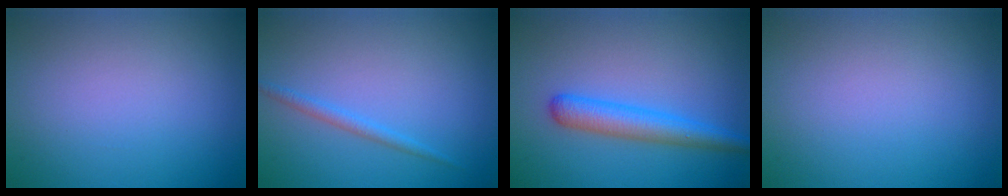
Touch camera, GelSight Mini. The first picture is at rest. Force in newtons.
{"total": 1.2, "press": 1.2, "slide": 0.1}
{"total": 3.6, "press": 3.6, "slide": 0.1}
{"total": 0.0}